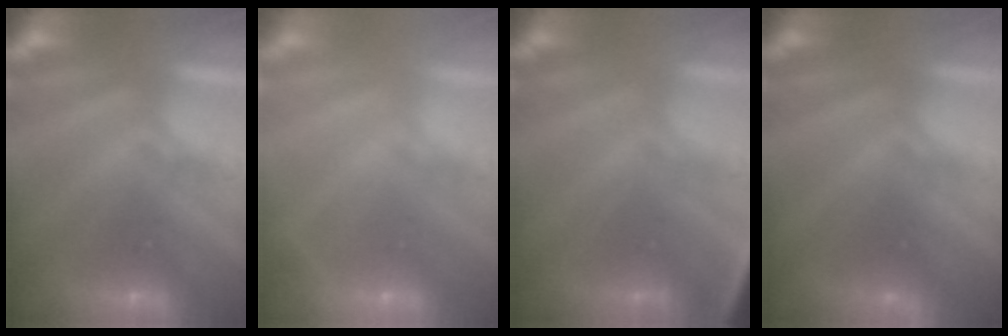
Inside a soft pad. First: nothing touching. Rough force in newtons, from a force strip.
{"total": 2.0}
{"total": 2.8}
{"total": 2.0}